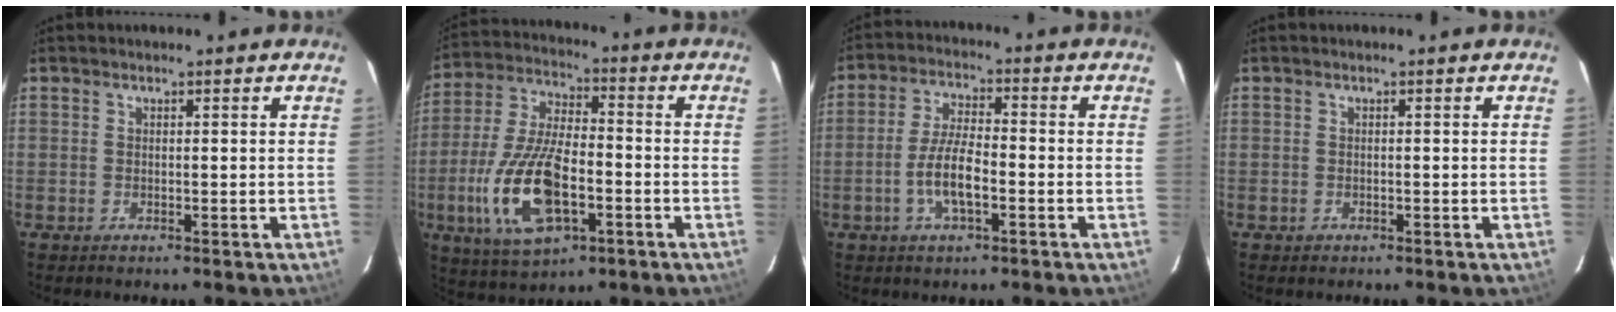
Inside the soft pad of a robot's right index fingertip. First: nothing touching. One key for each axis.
{"total": 16.9, "fx": -5.3, "fy": 7.3, "fz": 14.3, "tx": -0.311, "ty": -0.010, "tz": -0.093}
{"total": 7.3, "fx": -2.6, "fy": 2.1, "fz": 6.5, "tx": -0.132, "ty": 0.005, "tz": -0.050}
{"total": 1.0, "fx": -0.6, "fy": 0.8, "fz": 0.2, "tx": -0.003, "ty": -0.001, "tz": -0.007}